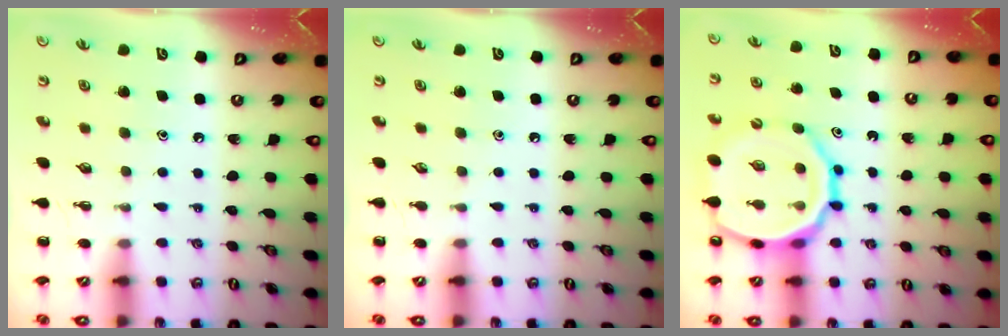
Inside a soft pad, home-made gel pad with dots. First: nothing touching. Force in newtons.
{"total": 0.0}
{"total": 19.0, "press": 18.7, "slide": 3.5}